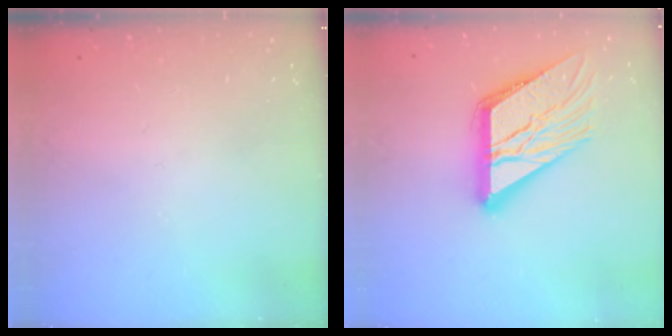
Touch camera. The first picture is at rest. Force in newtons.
{"total": 19.0, "press": 18.9, "slide": 2.0}